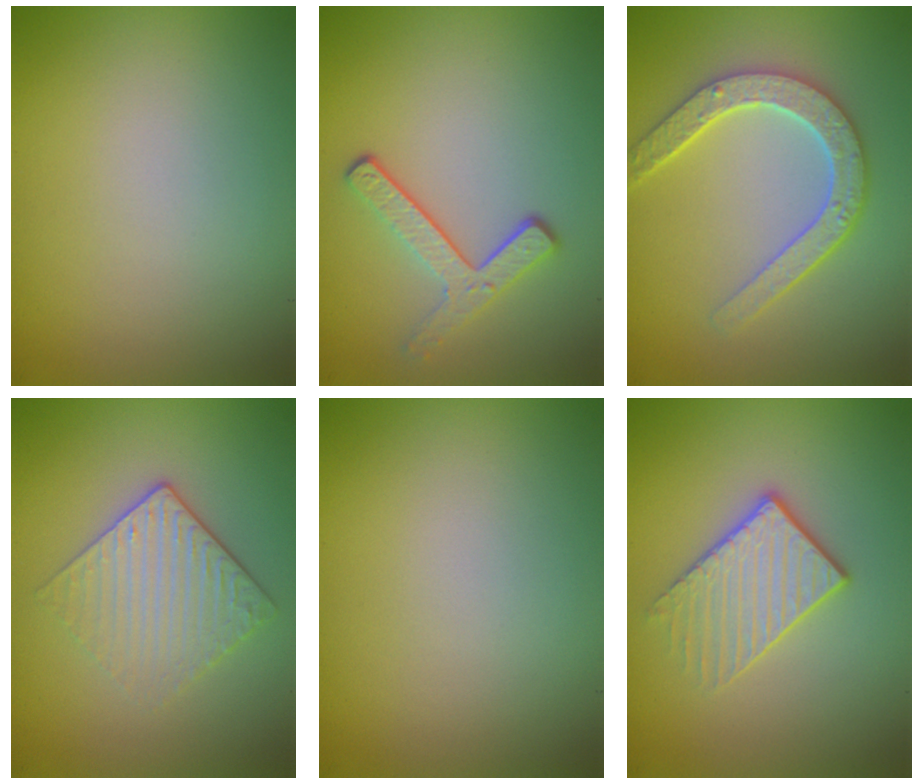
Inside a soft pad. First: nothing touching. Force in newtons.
{"total": 2.9, "press": 2.3, "slide": 1.7}
{"total": 4.7, "press": 3.7, "slide": 2.9}
{"total": 3.0, "press": 2.6, "slide": 1.6}
{"total": 0.0}
{"total": 2.6, "press": 2.3, "slide": 1.2}